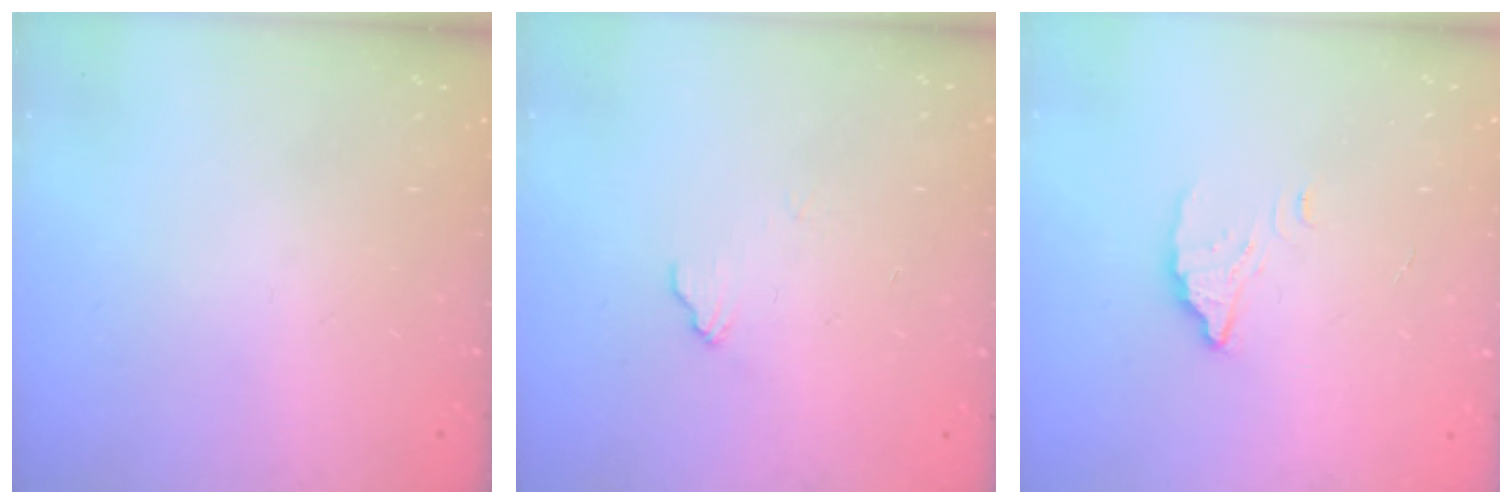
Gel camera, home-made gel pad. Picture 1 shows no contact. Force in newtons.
{"total": 5.4, "press": 5.4, "slide": 0.5}
{"total": 2.9, "press": 2.9, "slide": 0.2}